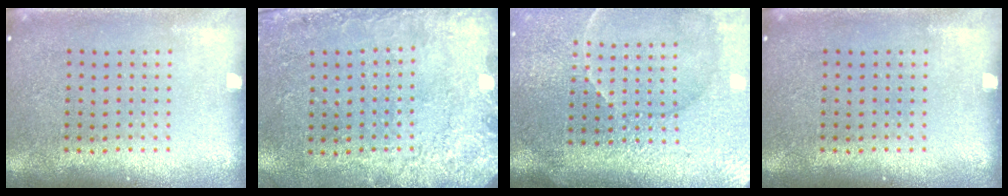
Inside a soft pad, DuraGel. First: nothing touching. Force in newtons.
{"total": 2.7, "press": 2.1, "slide": 1.6}
{"total": 4.3, "press": 3.9, "slide": 1.9}
{"total": 0.0}